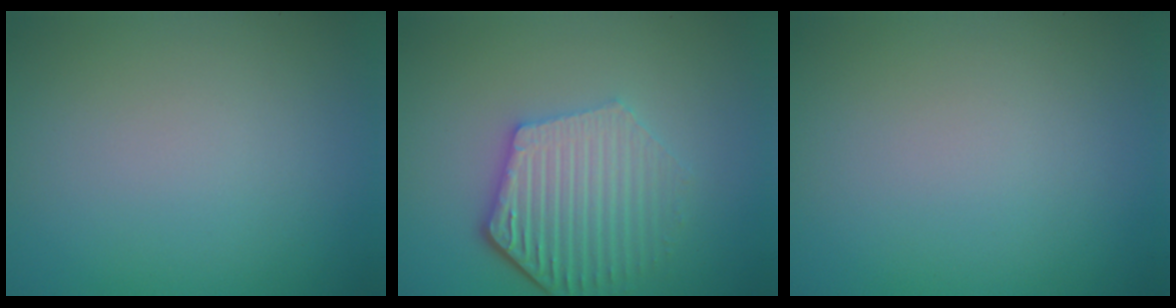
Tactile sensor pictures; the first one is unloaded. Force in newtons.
{"total": 5.5, "press": 4.3, "slide": 3.5}
{"total": 0.0}